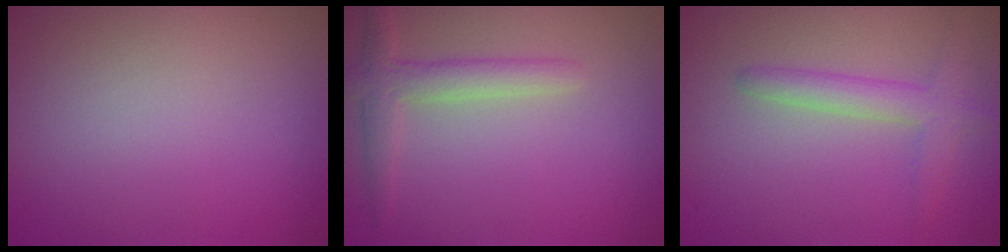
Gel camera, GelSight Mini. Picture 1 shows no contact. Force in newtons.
{"total": 2.6, "press": 2.6, "slide": 0.2}
{"total": 2.7, "press": 2.7, "slide": 0.2}